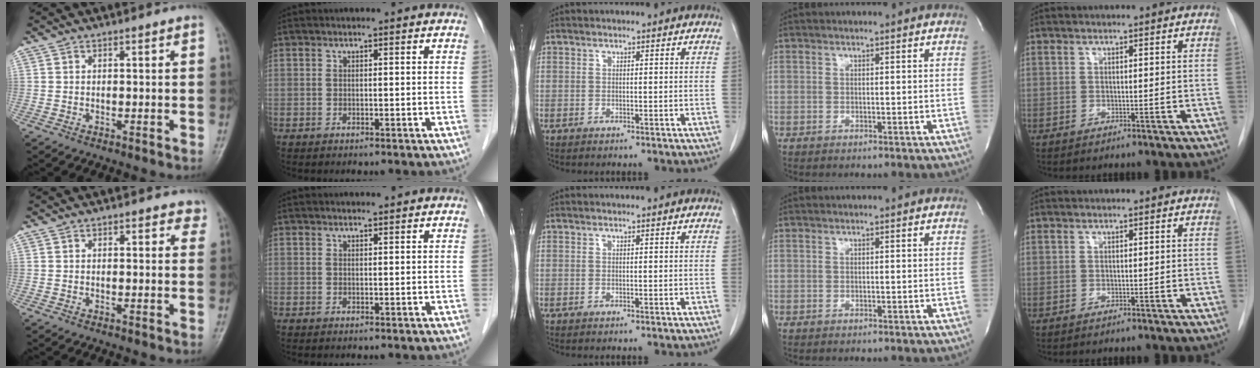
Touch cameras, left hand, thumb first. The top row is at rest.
{"thumb": {"total": 2.8, "force": [1.7, 1.6, 1.6], "torque": [0.005, -0.004, 0.016]}, "index": {"total": 1.0, "force": [1.0, 0.1, 0.3], "torque": [-0.007, 0.006, 0.017]}}